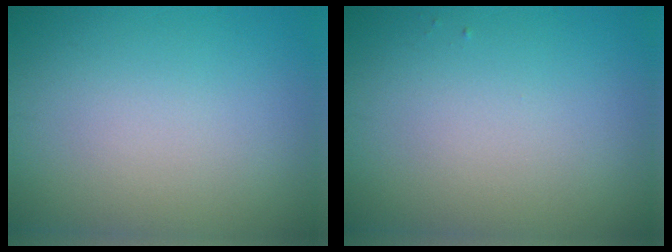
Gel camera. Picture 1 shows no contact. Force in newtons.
{"total": 0.0}